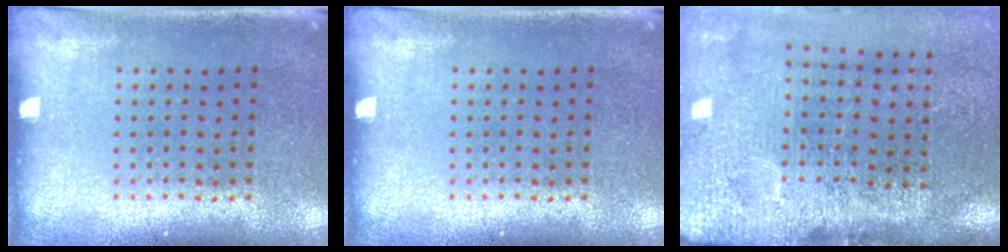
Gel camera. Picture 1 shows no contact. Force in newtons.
{"total": 0.0}
{"total": 4.8, "press": 3.7, "slide": 3.0}